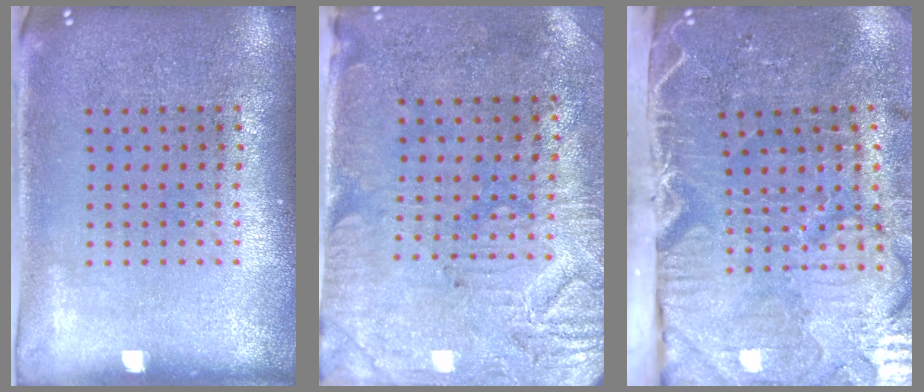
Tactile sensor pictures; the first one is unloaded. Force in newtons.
{"total": 3.1, "press": 2.6, "slide": 1.6}
{"total": 5.5, "press": 4.4, "slide": 3.3}